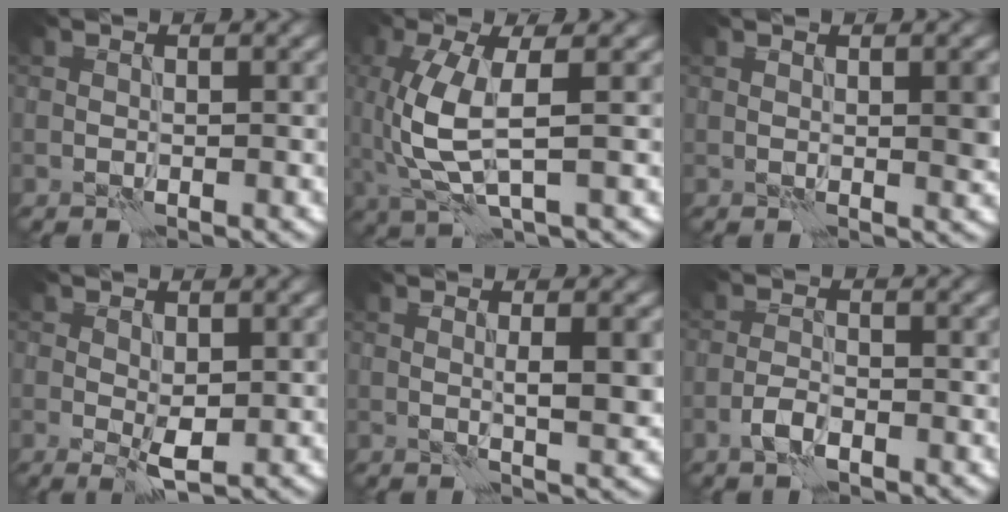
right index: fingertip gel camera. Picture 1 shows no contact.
{"total": 5.8, "force": [-0.1, 1.9, 5.5], "torque": [-0.139, -0.005, 0.000]}
{"total": 2.0, "force": [0.3, 0.5, 1.9], "torque": [-0.031, -0.001, 0.006]}
{"total": 2.1, "force": [0.1, 0.9, 1.9], "torque": [-0.035, -0.003, 0.005]}
{"total": 2.9, "force": [0.4, 0.3, 2.8], "torque": [-0.045, -0.001, 0.007]}
{"total": 1.9, "force": [-1.2, 0.7, 1.4], "torque": [-0.028, 0.004, -0.027]}